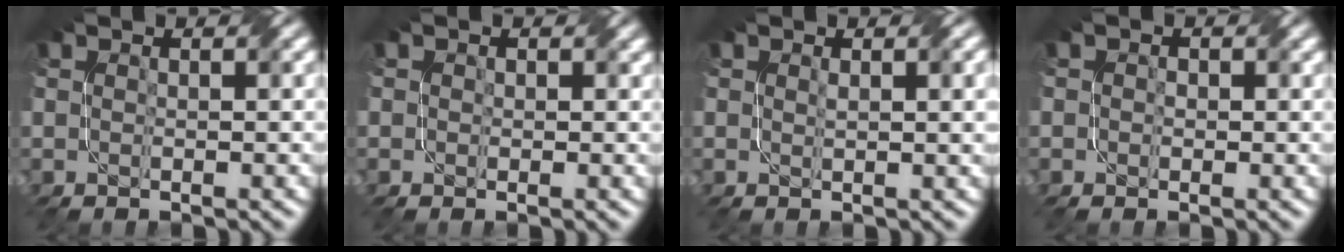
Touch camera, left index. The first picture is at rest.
{"total": 1.3, "force": [0.5, 1.1, 0.3], "torque": [-0.003, -0.004, 0.001]}
{"total": 1.9, "force": [0.6, 0.6, 1.7], "torque": [-0.024, 0.000, 0.015]}
{"total": 1.1, "force": [0.2, 1.0, 0.4], "torque": [-0.004, -0.003, -0.002]}